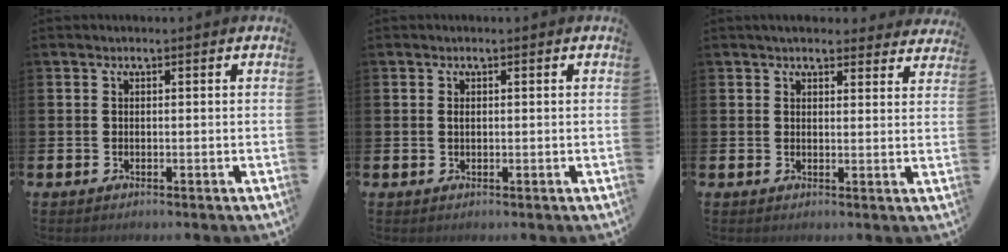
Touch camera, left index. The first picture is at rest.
{"total": 0.5, "force": [0.2, 0.3, 0.4], "torque": [-0.007, 0.000, 0.003]}
{"total": 3.7, "force": [3.6, 0.9, 0.6], "torque": [-0.007, -0.016, 0.064]}